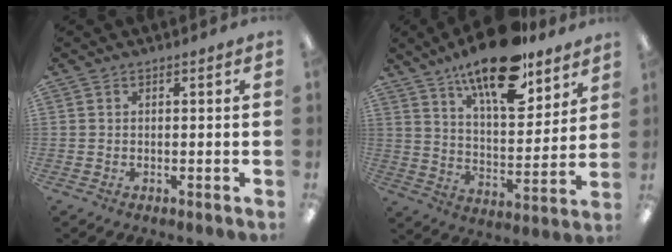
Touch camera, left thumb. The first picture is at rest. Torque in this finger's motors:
{"motor_torque": [1.02, 0.84, 1.68, -1.15, 0.21]}